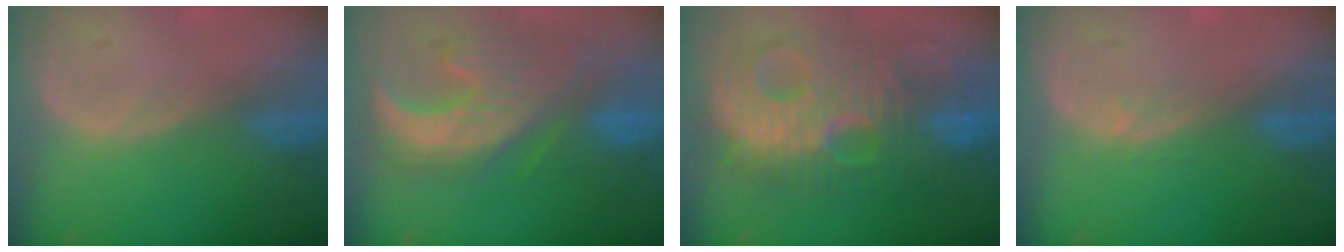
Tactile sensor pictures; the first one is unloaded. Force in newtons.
{"total": 11.1, "press": 10.7, "slide": 2.9}
{"total": 13.4, "press": 13.4, "slide": 1.2}
{"total": 0.7, "press": 0.7, "slide": 0.2}